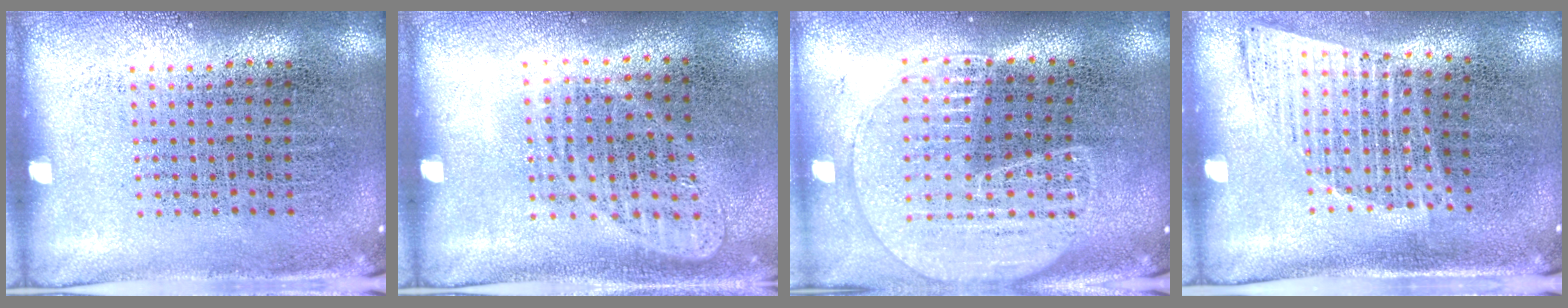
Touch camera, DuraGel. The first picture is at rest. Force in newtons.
{"total": 1.0, "press": 0.9, "slide": 0.4}
{"total": 1.8, "press": 1.7, "slide": 0.6}
{"total": 1.0, "press": 1.0, "slide": 0.4}